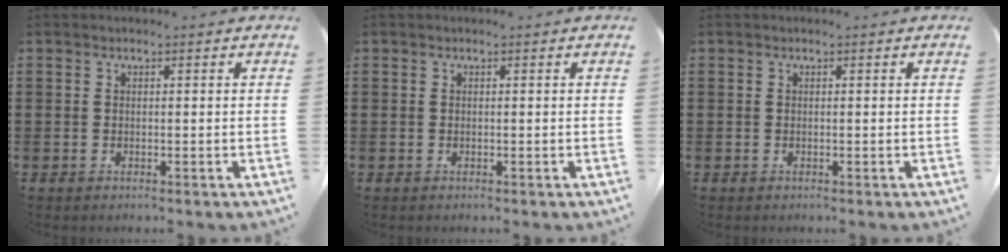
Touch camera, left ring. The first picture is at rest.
{"total": 0.0}
{"total": 0.0}